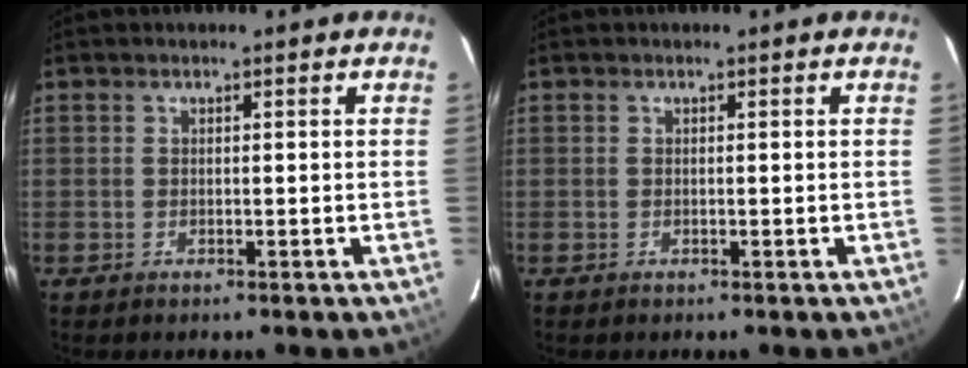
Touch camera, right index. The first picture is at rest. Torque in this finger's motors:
{"motor_torque": [0.00, 0.00, 0.00, 0.00]}